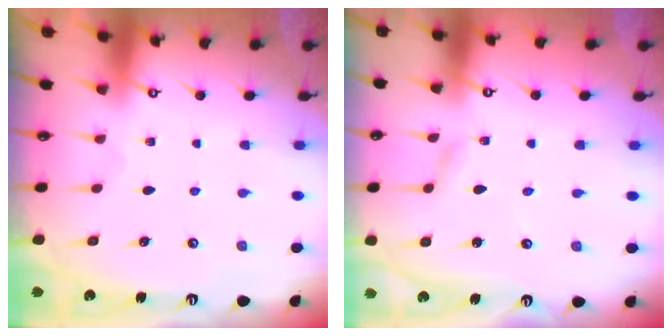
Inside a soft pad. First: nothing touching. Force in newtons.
{"total": 2.5, "press": 2.5, "slide": 0.3}